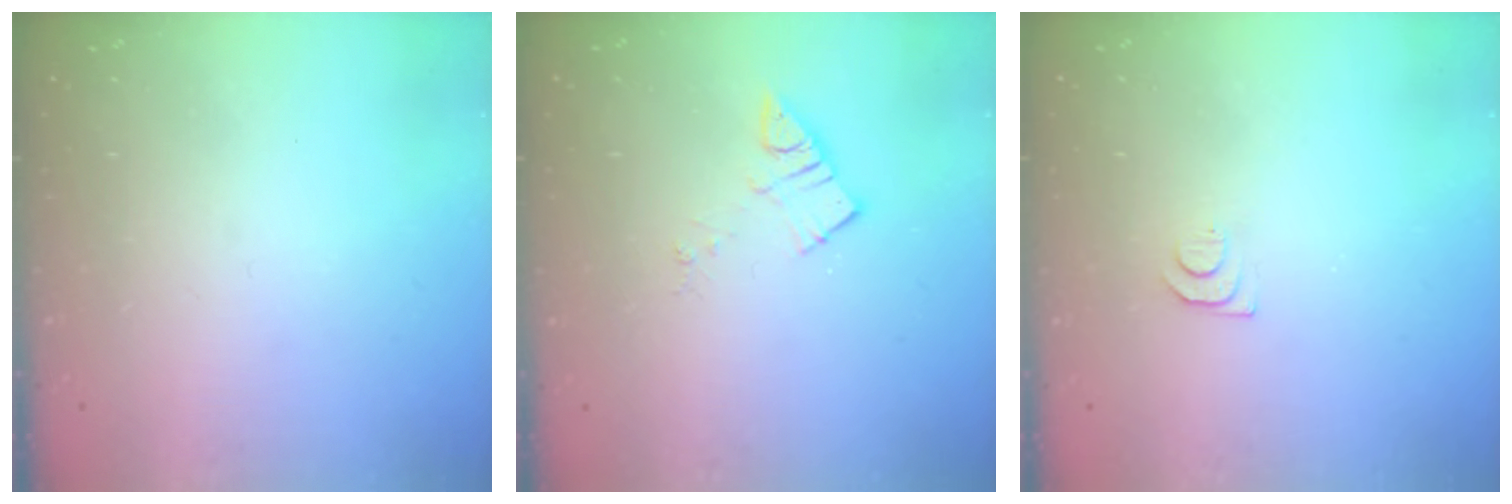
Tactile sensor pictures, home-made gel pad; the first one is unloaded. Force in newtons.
{"total": 5.0, "press": 5.0, "slide": 0.4}
{"total": 4.0, "press": 4.0, "slide": 0.6}